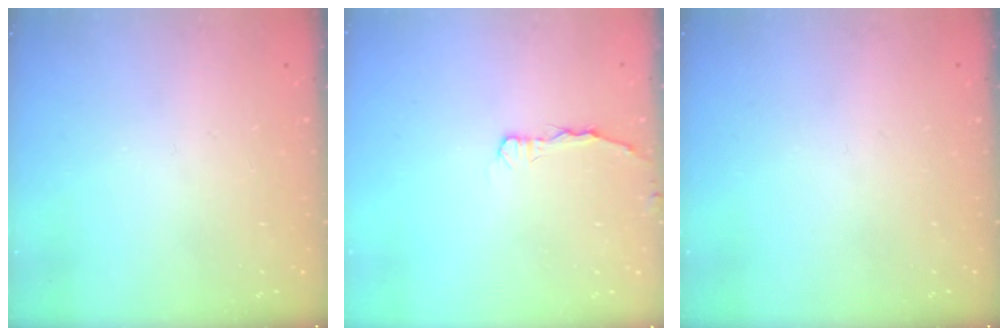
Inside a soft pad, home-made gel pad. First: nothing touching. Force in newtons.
{"total": 2.9, "press": 2.9, "slide": 0.4}
{"total": 0.0}